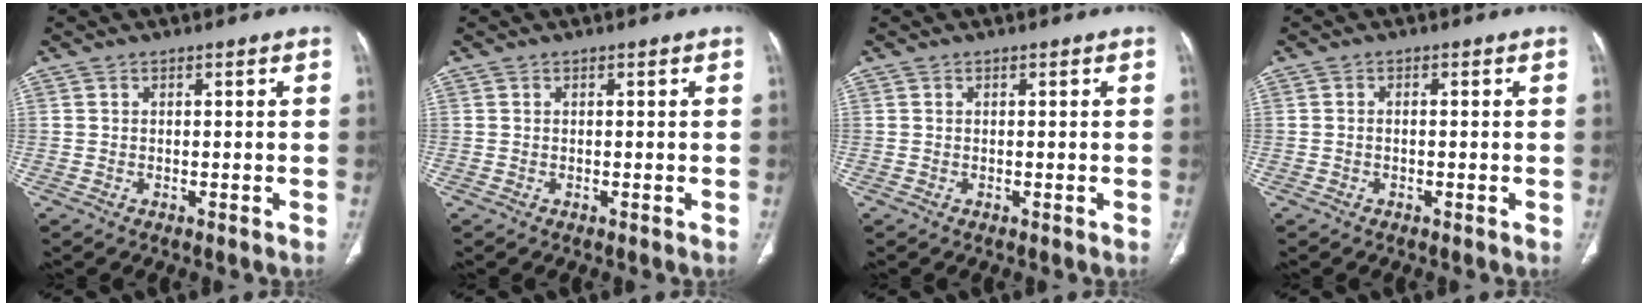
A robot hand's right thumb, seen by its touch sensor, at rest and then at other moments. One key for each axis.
{"total": 0.0}
{"total": 0.0}
{"total": 0.6, "fx": -0.2, "fy": 0.3, "fz": 0.5, "tx": -0.011, "ty": 0.002, "tz": -0.005}